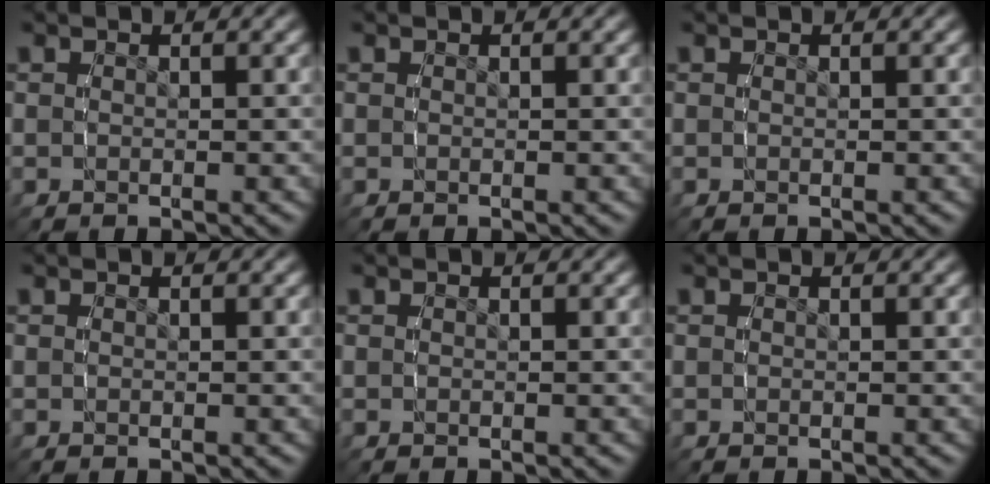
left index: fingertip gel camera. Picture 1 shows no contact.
{"total": 0.0}
{"total": 0.0}
{"total": 0.0}
{"total": 0.0}
{"total": 0.0}